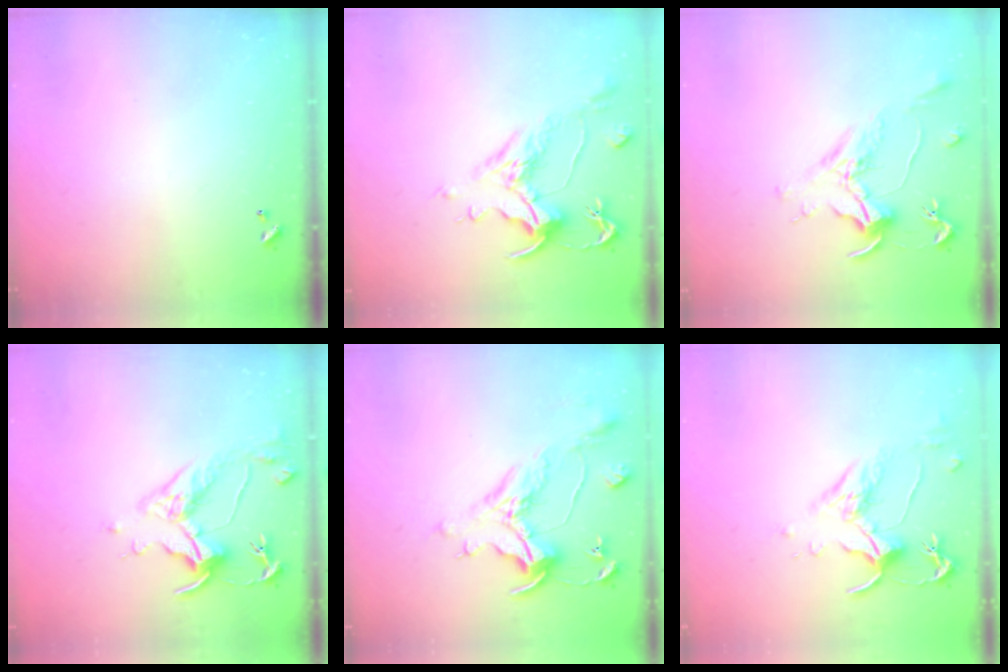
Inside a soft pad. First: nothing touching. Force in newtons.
{"total": 1.5, "press": 0.5, "slide": 1.4}
{"total": 1.5, "press": 1.3, "slide": 0.8}
{"total": 4.6, "press": 4.5, "slide": 1.0}
{"total": 1.5, "press": 0.8, "slide": 1.2}
{"total": 1.6, "press": 1.4, "slide": 0.7}